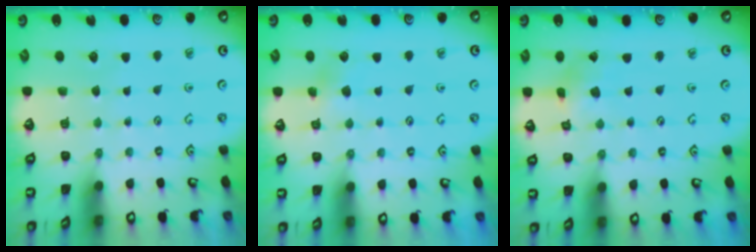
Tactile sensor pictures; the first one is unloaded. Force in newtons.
{"total": 3.1, "press": 3.0, "slide": 0.4}
{"total": 1.6, "press": 1.6, "slide": 0.0}